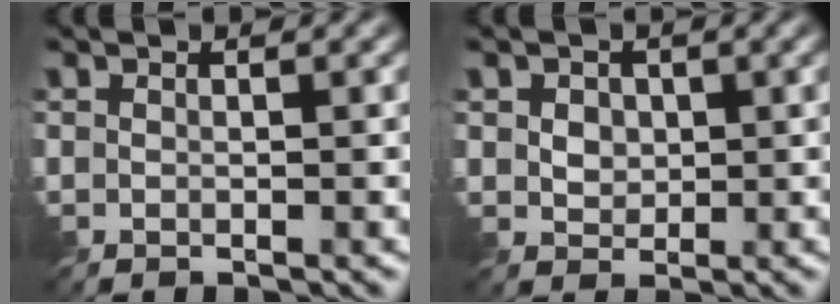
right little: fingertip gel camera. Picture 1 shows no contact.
{"total": 2.3, "force": [0.6, 1.8, 1.2], "torque": [-0.039, 0.001, 0.014]}